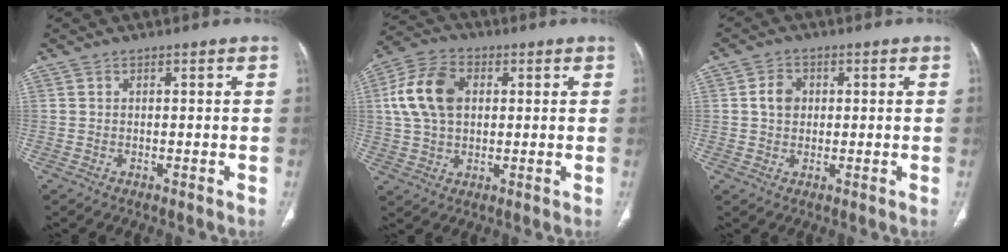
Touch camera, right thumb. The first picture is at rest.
{"total": 12.1, "force": [2.2, 8.1, 8.7], "torque": [-0.162, 0.015, 0.037]}
{"total": 4.0, "force": [0.6, 3.3, 2.2], "torque": [-0.029, 0.005, 0.009]}